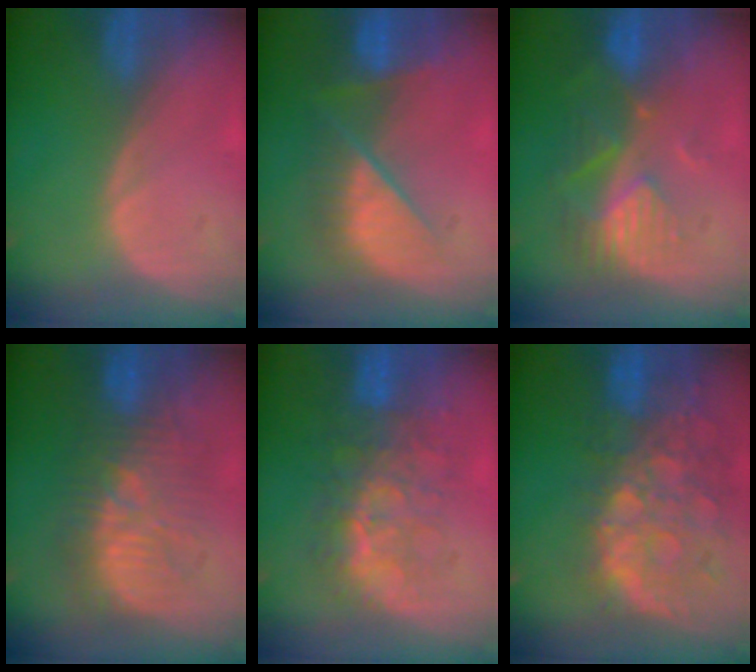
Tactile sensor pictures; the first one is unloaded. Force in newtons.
{"total": 9.4, "press": 8.2, "slide": 4.7}
{"total": 8.9, "press": 7.7, "slide": 4.3}
{"total": 10.3, "press": 10.3, "slide": 0.3}
{"total": 9.4, "press": 8.7, "slide": 3.4}
{"total": 13.5, "press": 11.0, "slide": 7.8}